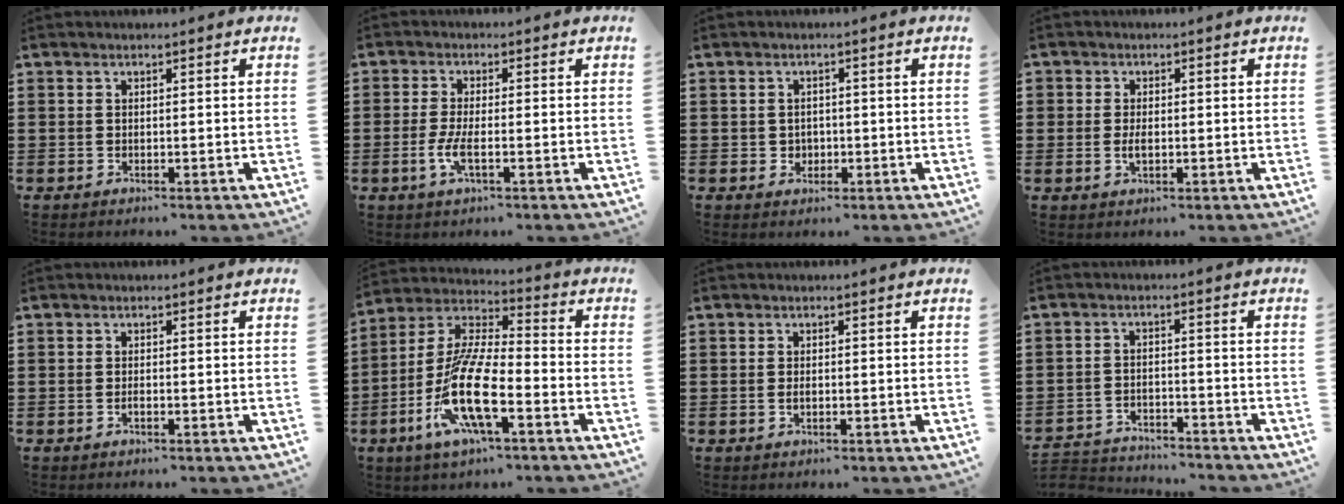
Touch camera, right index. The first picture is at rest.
{"total": 3.9, "force": [-1.4, 1.0, 3.5], "torque": [-0.078, -0.004, -0.031]}
{"total": 1.7, "force": [-0.2, 1.6, 0.2], "torque": [-0.010, 0.008, -0.008]}
{"total": 1.6, "force": [-0.3, 1.1, 1.2], "torque": [-0.023, 0.001, -0.004]}
{"total": 0.6, "force": [-0.4, 0.1, 0.4], "torque": [-0.008, -0.003, -0.007]}
{"total": 13.6, "force": [-6.3, 3.5, 11.5], "torque": [-0.271, -0.015, -0.132]}
{"total": 0.8, "force": [-0.2, 0.4, 0.6], "torque": [-0.013, 0.000, -0.004]}
{"total": 3.6, "force": [-3.6, 0.4, 0.0], "torque": [-0.008, -0.001, -0.077]}